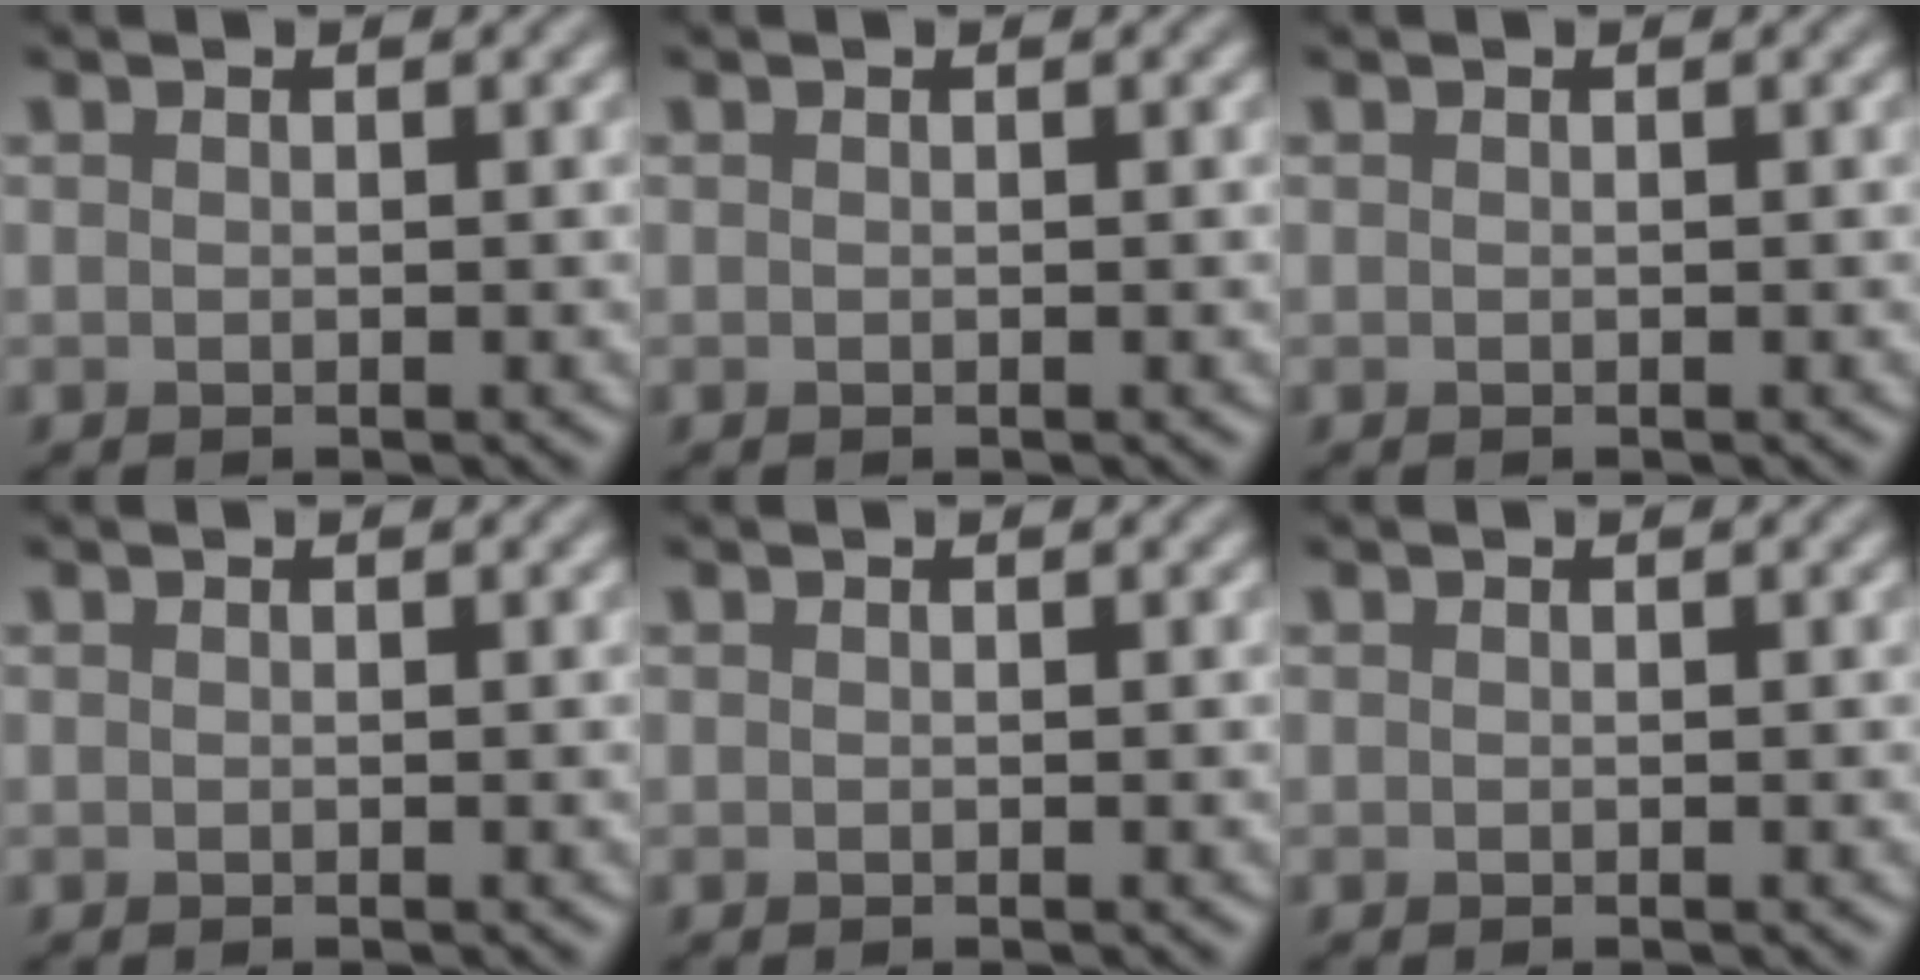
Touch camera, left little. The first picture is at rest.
{"total": 0.0}
{"total": 0.0}
{"total": 0.0}
{"total": 0.0}
{"total": 0.0}